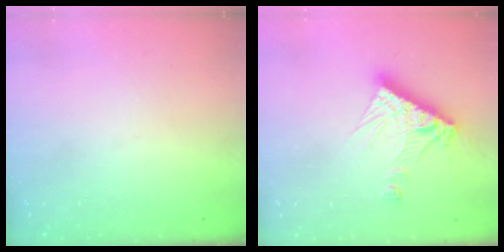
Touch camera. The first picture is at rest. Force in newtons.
{"total": 11.2, "press": 11.2, "slide": 1.0}